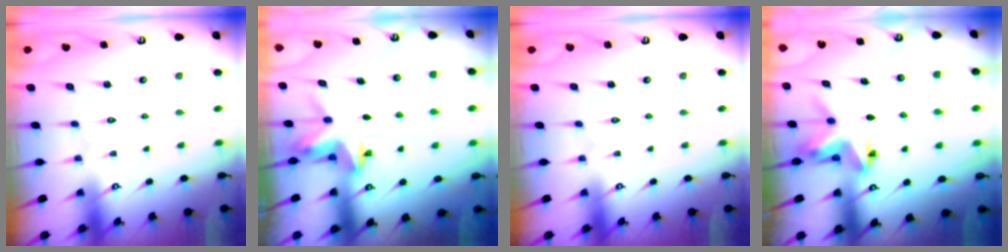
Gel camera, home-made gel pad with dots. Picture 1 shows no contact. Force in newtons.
{"total": 3.4, "press": 3.4, "slide": 0.2}
{"total": 0.0}
{"total": 5.9, "press": 5.8, "slide": 0.4}